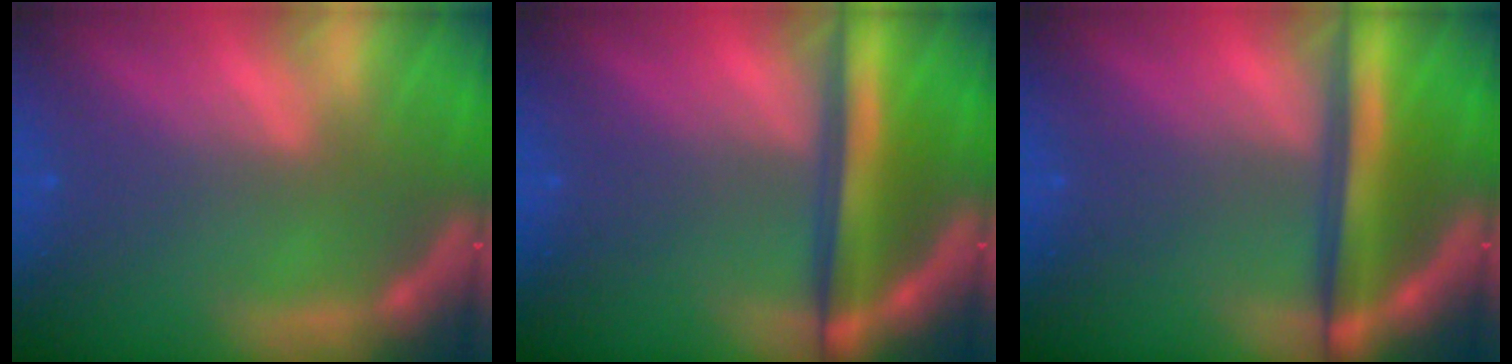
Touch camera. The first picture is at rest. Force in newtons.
{"total": 6.5}
{"total": 6.5}